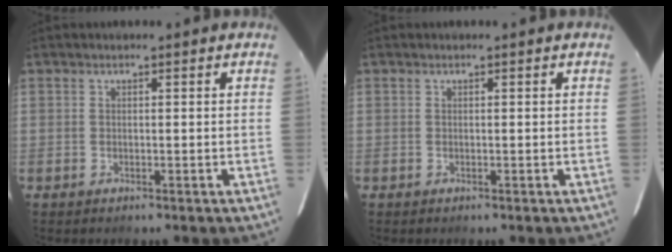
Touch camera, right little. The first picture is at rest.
{"total": 0.0}